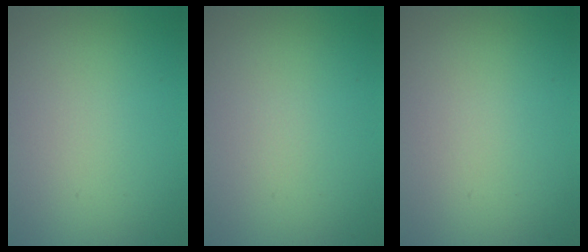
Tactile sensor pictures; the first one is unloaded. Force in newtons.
{"total": 0.0}
{"total": 0.0}